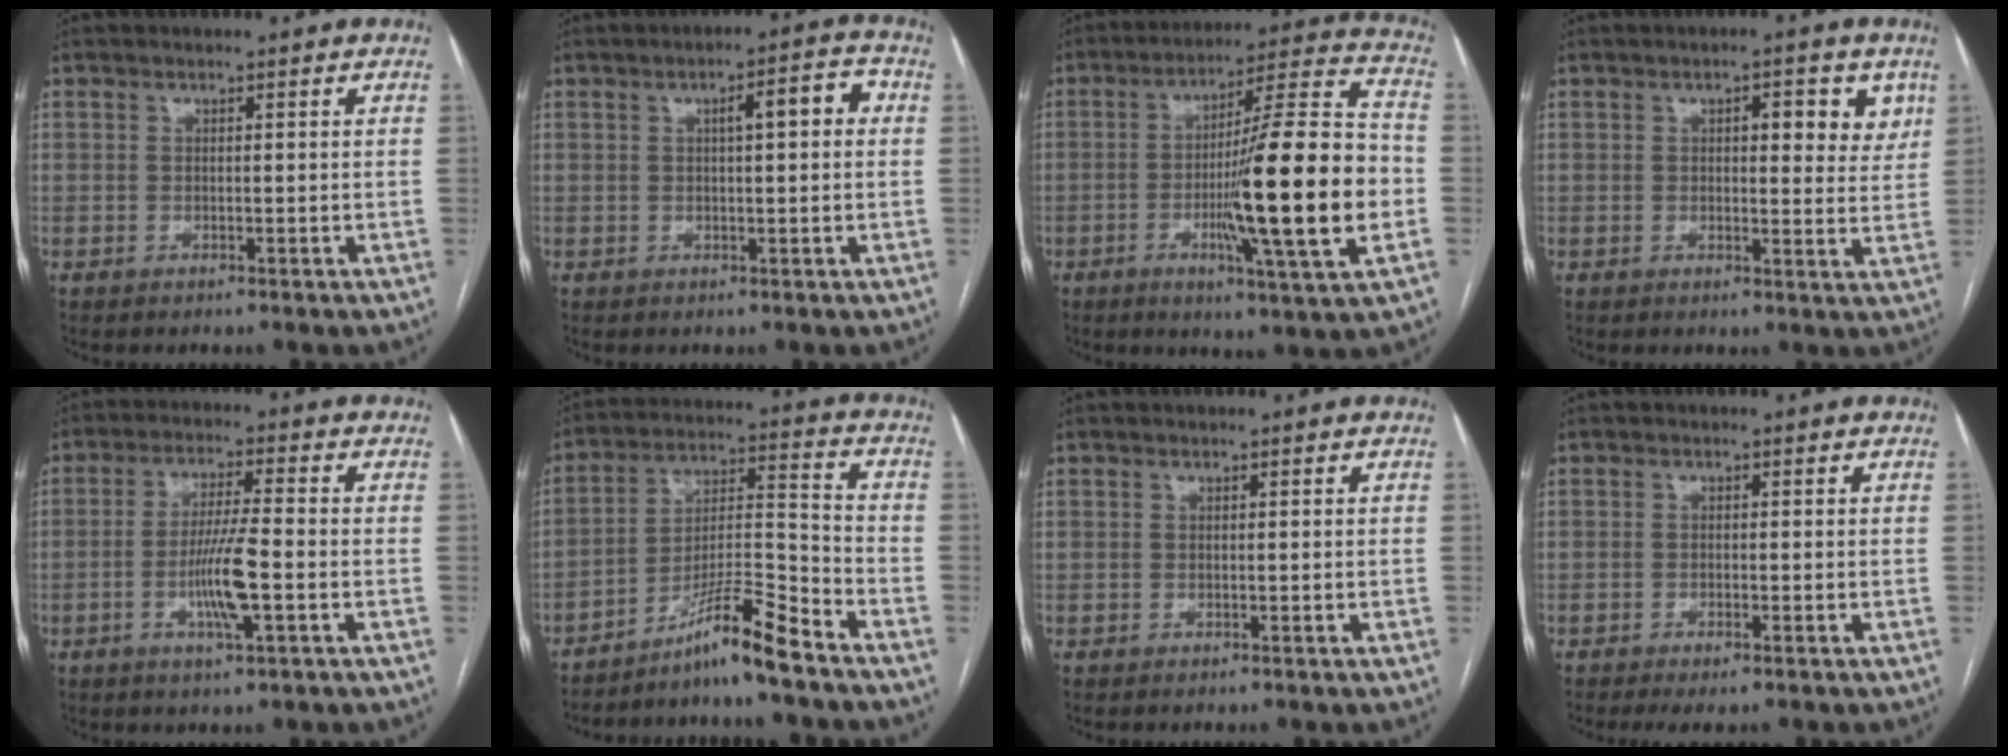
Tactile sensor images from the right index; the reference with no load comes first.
{"total": 5.4, "force": [1.0, 1.1, 5.1], "torque": [-0.075, 0.022, 0.013]}
{"total": 20.6, "force": [-4.0, 0.4, 20.2], "torque": [-0.307, -0.004, -0.064]}
{"total": 6.0, "force": [2.5, 2.4, 4.9], "torque": [-0.050, 0.003, 0.027]}
{"total": 7.8, "force": [-2.2, 0.4, 7.5], "torque": [-0.144, -0.005, -0.043]}
{"total": 10.3, "force": [-8.2, -0.6, 6.2], "torque": [-0.109, 0.003, -0.145]}
{"total": 0.0}
{"total": 2.6, "force": [-1.8, 0.5, 1.9], "torque": [-0.029, -0.005, -0.029]}